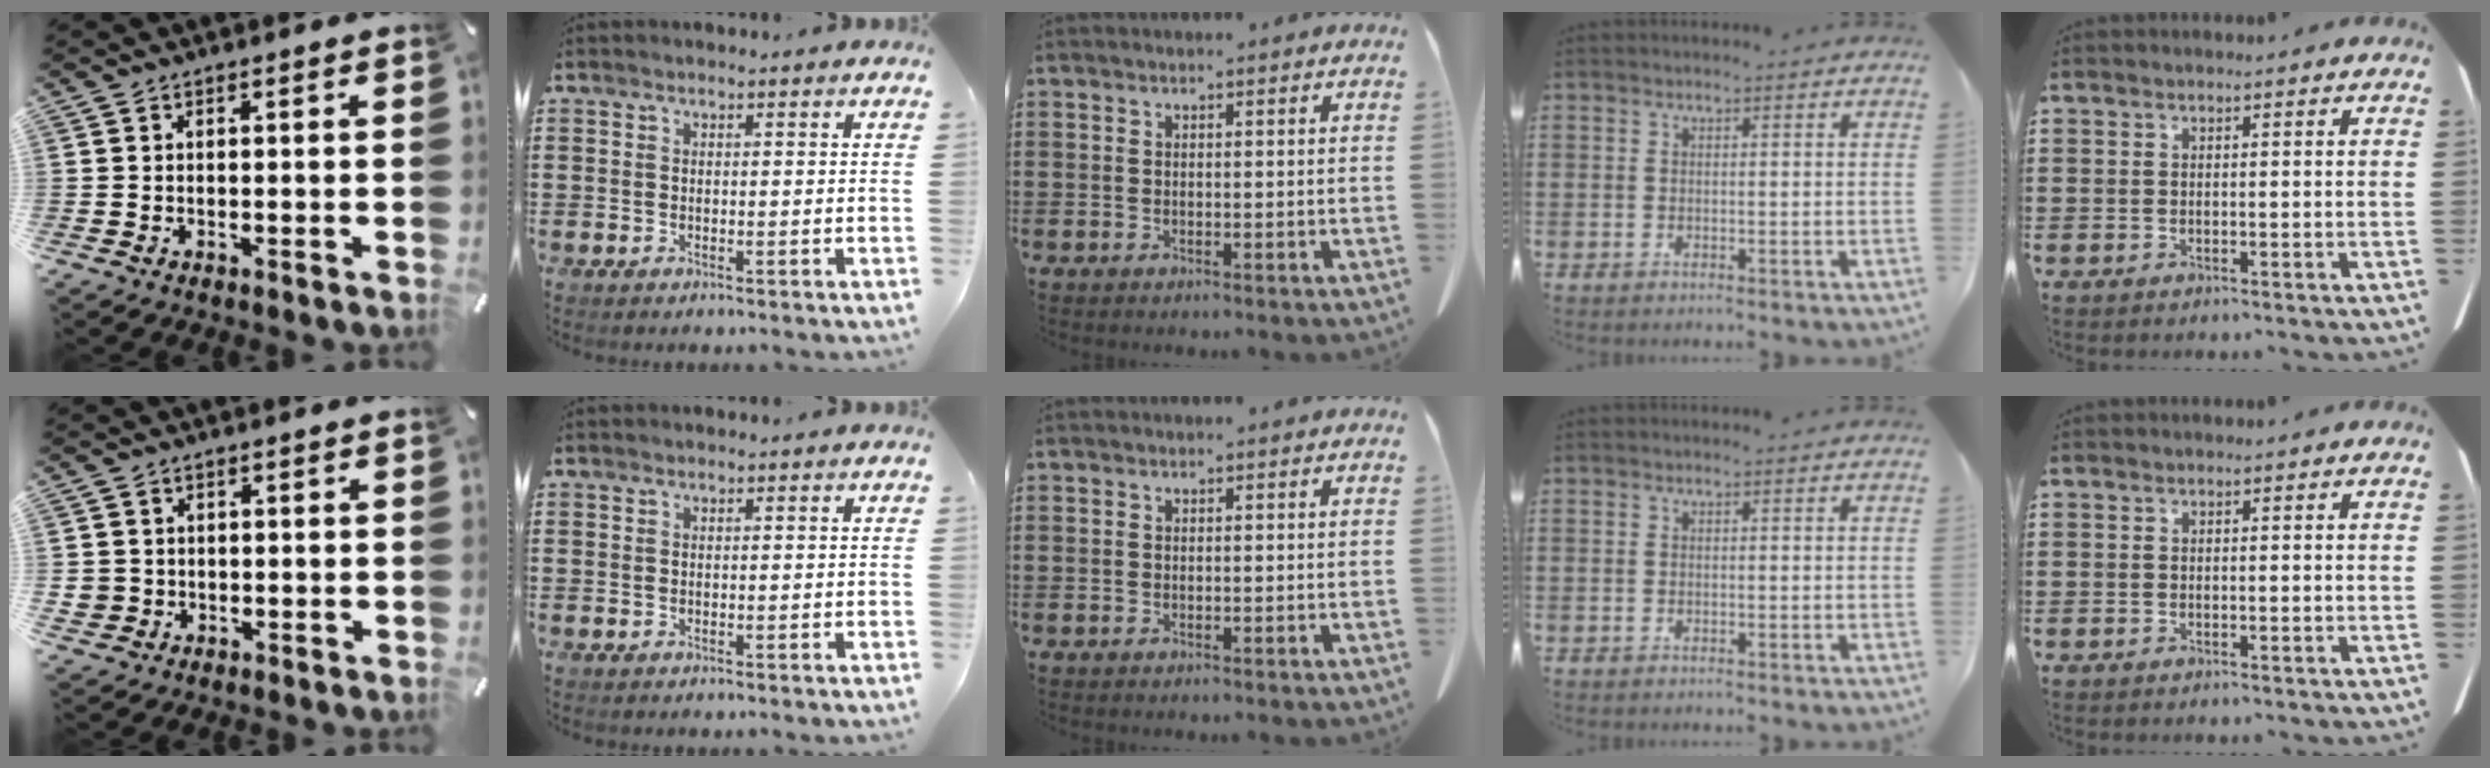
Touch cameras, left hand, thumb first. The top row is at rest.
{"thumb": {"total": 3.3, "force": [-0.4, 3.3, 0.4], "torque": [-0.011, 0.006, -0.005]}}